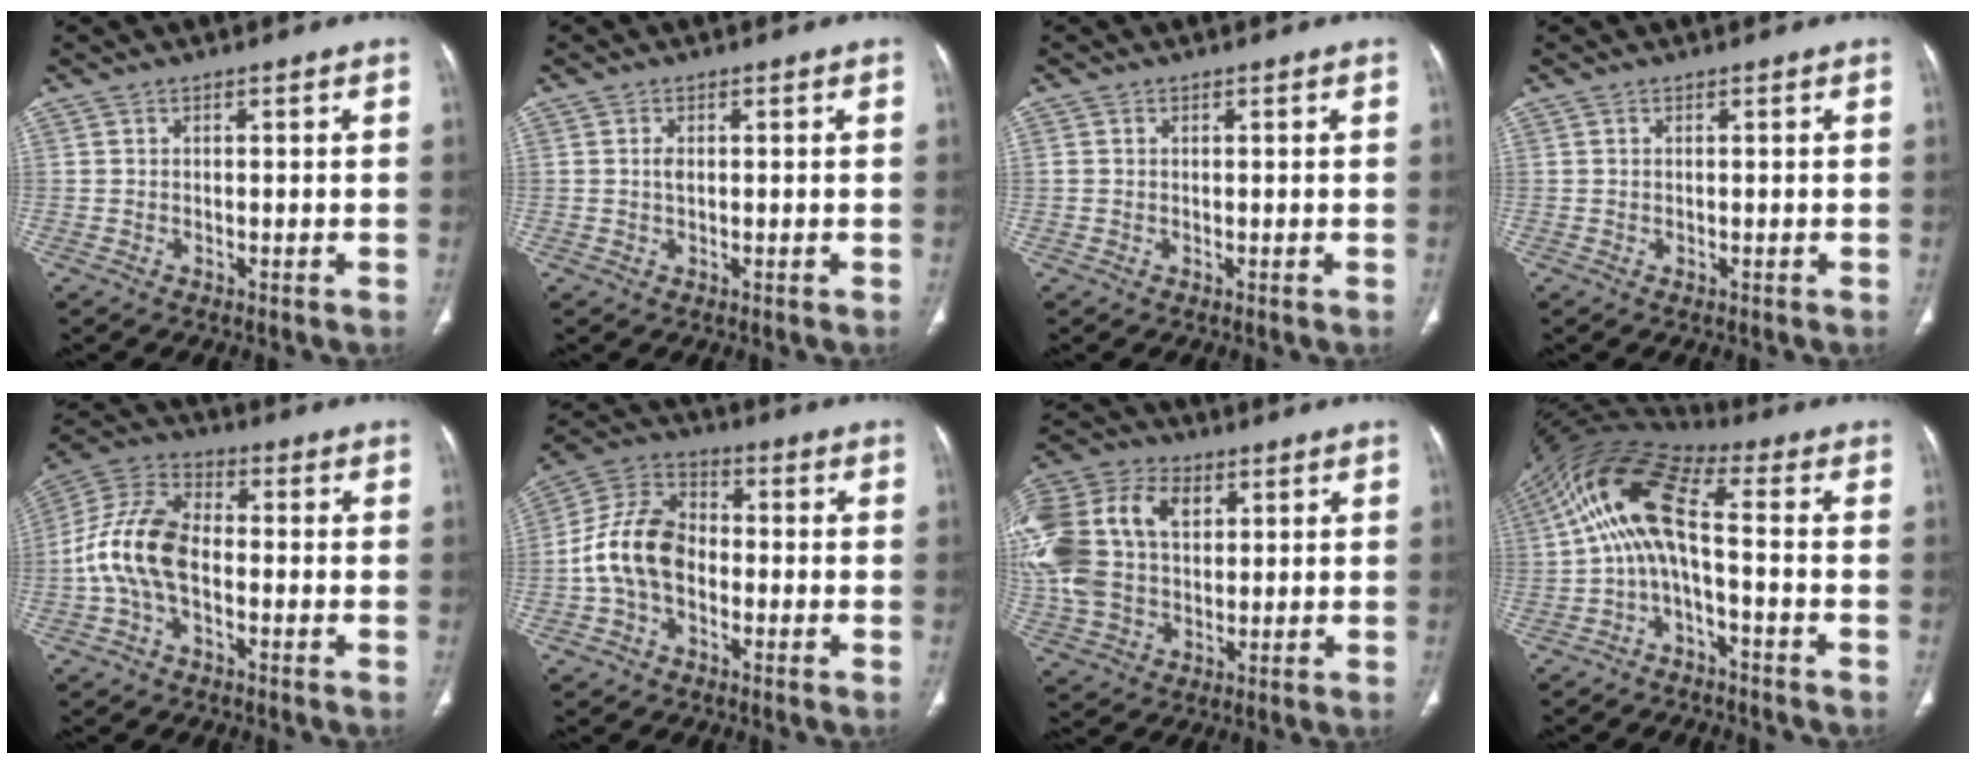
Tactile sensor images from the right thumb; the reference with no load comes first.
{"total": 1.3, "force": [0.2, 0.8, 1.1], "torque": [-0.019, 0.000, 0.004]}
{"total": 0.6, "force": [0.1, 0.6, 0.2], "torque": [-0.002, 0.002, 0.002]}
{"total": 0.0}
{"total": 12.4, "force": [-2.1, 7.2, 9.9], "torque": [-0.204, 0.037, -0.048]}
{"total": 12.1, "force": [-2.1, 8.4, 8.5], "torque": [-0.156, 0.039, -0.050]}
{"total": 23.7, "force": [5.4, 16.3, 16.4], "torque": [-0.372, 0.035, 0.105]}
{"total": 12.6, "force": [-1.7, 4.6, 11.6], "torque": [-0.229, 0.067, -0.043]}